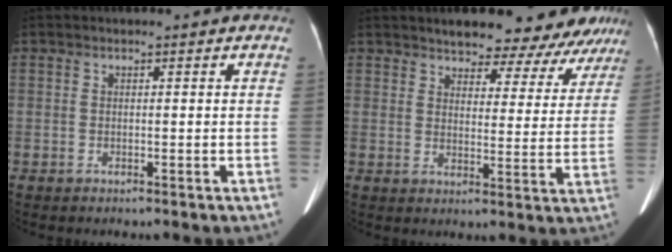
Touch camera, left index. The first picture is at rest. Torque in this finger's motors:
{"motor_torque": [1.08, -1.06, 0.23, 0.09]}